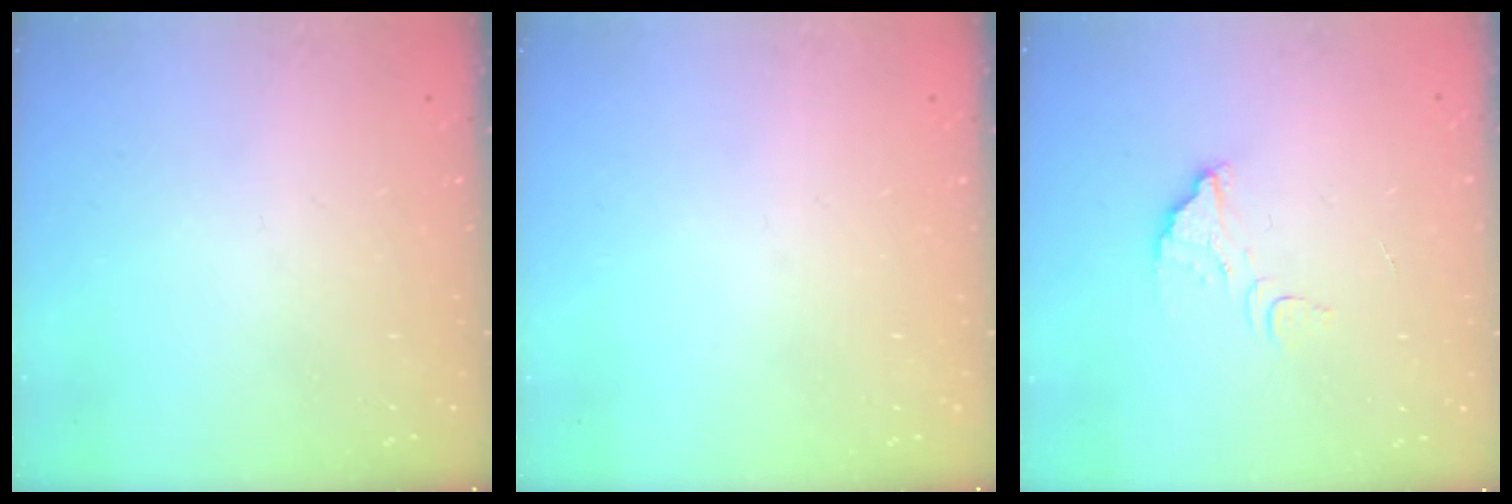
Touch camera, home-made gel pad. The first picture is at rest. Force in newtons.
{"total": 0.0}
{"total": 6.7, "press": 6.7, "slide": 0.5}